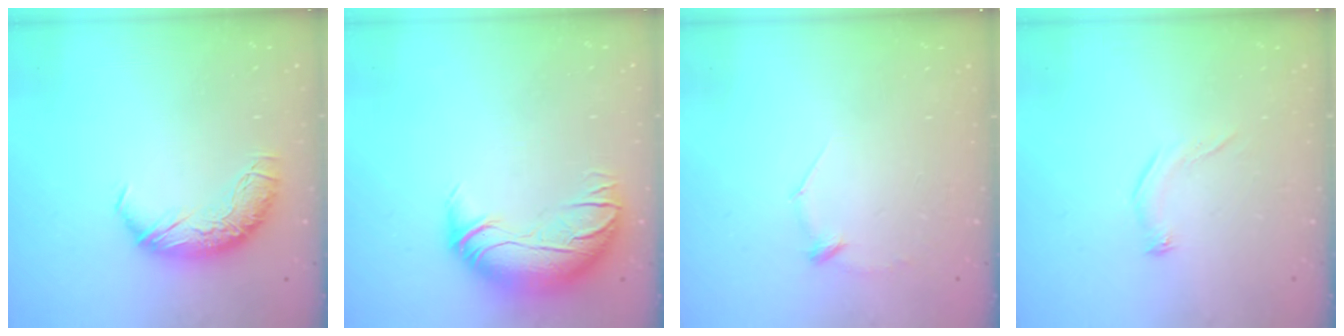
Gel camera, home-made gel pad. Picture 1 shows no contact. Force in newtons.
{"total": 2.7, "press": 0.5, "slide": 2.7}
{"total": 7.7, "press": 7.7, "slide": 0.6}
{"total": 5.5, "press": 5.4, "slide": 1.0}